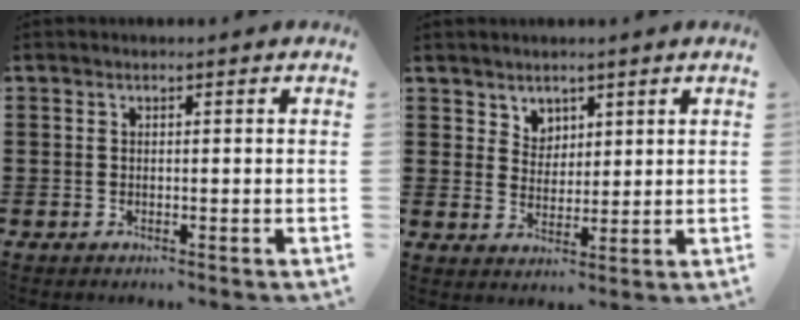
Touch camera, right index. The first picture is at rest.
{"total": 3.7, "force": [2.6, 2.5, -0.1], "torque": [-0.013, 0.005, 0.050]}